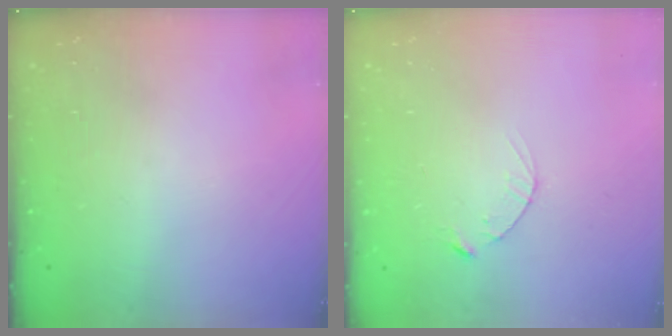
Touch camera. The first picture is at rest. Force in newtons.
{"total": 2.5, "press": 2.5, "slide": 0.4}